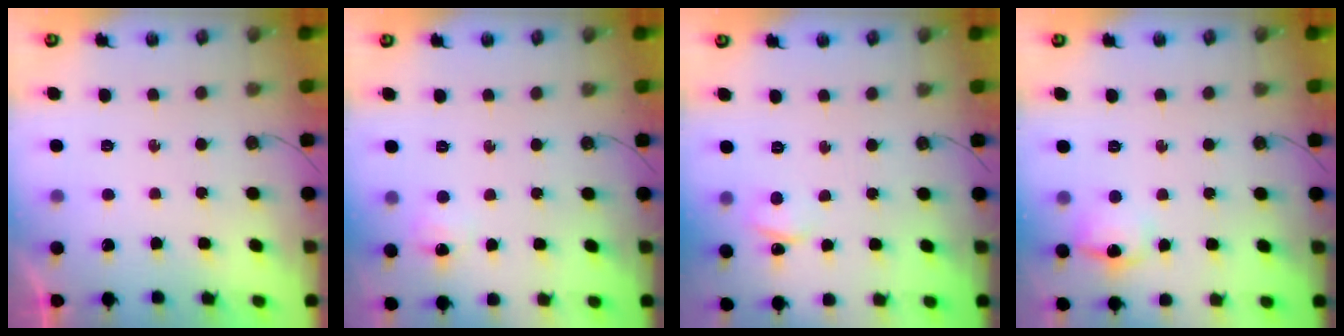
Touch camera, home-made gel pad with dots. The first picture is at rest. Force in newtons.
{"total": 6.5, "press": 6.5, "slide": 0.8}
{"total": 2.8, "press": 2.7, "slide": 0.4}
{"total": 9.5, "press": 9.4, "slide": 0.8}